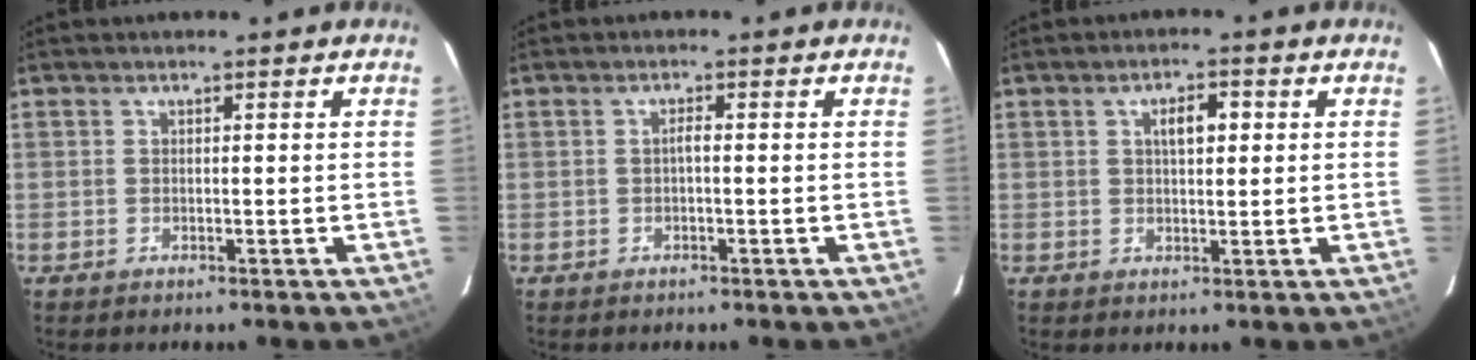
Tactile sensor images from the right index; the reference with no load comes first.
{"total": 0.9, "force": [-0.2, 0.1, 0.9], "torque": [-0.015, 0.006, -0.006]}
{"total": 3.9, "force": [1.1, 1.7, 3.3], "torque": [-0.054, 0.011, 0.018]}